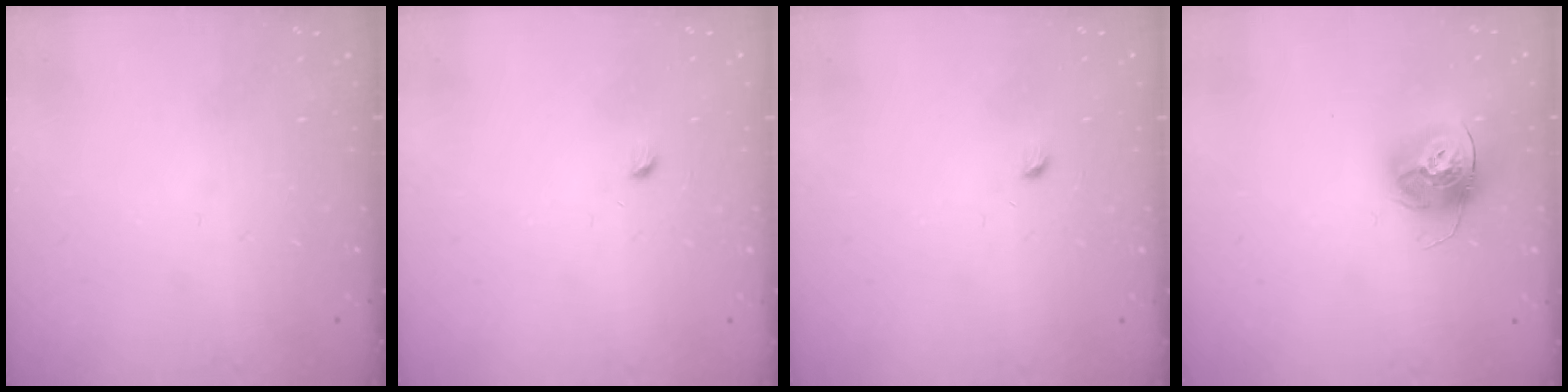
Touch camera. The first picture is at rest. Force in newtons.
{"total": 2.9, "press": 2.9, "slide": 0.4}
{"total": 2.9, "press": 2.9, "slide": 0.4}
{"total": 14.6, "press": 14.5, "slide": 1.3}